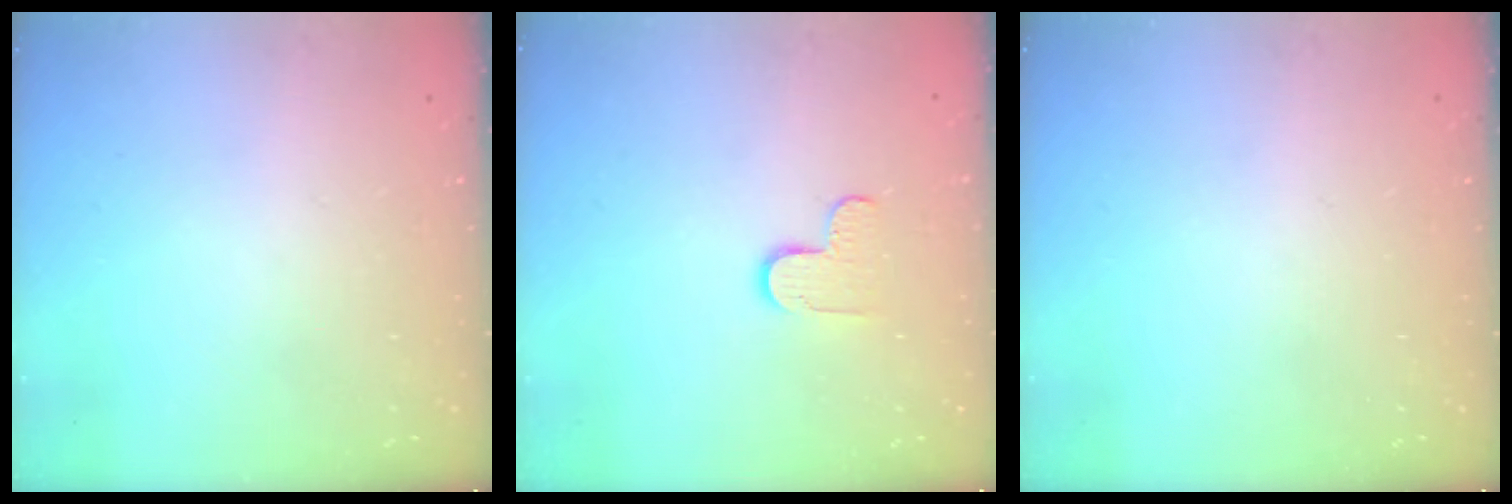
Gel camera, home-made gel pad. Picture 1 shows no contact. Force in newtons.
{"total": 5.6, "press": 5.5, "slide": 0.4}
{"total": 0.0}